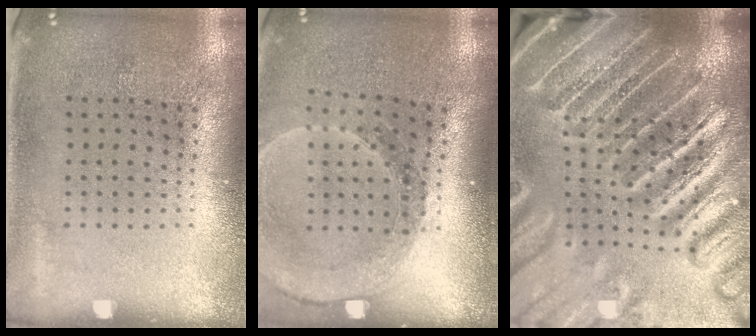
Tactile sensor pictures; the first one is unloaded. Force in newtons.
{"total": 1.6, "press": 1.6, "slide": 0.1}
{"total": 5.4, "press": 4.8, "slide": 2.7}